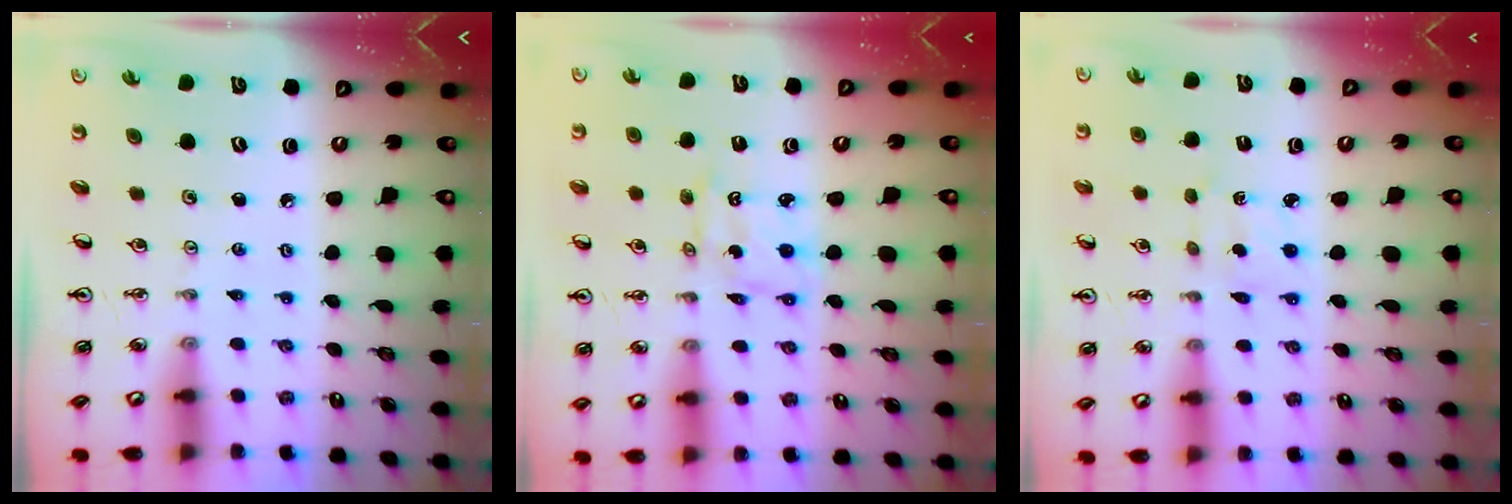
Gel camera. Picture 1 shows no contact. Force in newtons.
{"total": 2.1, "press": 2.1, "slide": 0.1}
{"total": 2.5, "press": 2.4, "slide": 0.6}